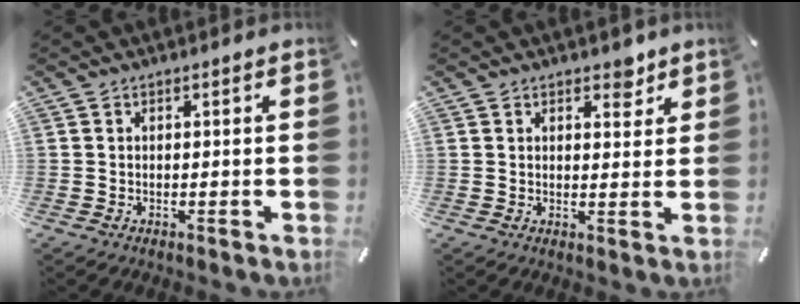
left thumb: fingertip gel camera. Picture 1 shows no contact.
{"total": 3.7, "force": [2.5, 2.2, 1.5], "torque": [0.003, -0.017, 0.036]}